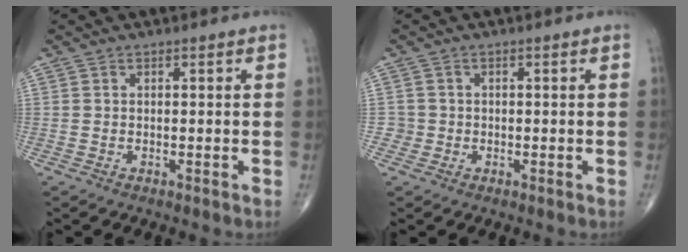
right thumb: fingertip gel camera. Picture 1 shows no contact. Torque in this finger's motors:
{"motor_torque": [-0.06, -0.14, 0.41, 0.01, -0.03]}